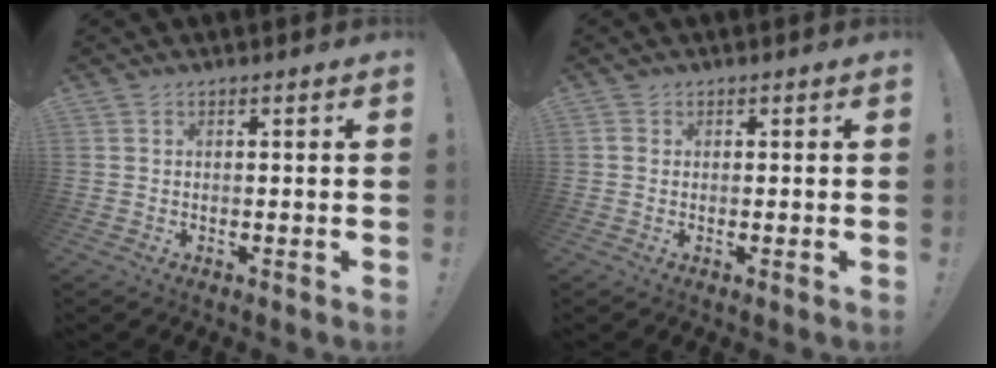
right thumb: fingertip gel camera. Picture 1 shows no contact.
{"total": 1.6, "force": [0.8, 1.3, 0.4], "torque": [-0.008, 0.004, 0.015]}